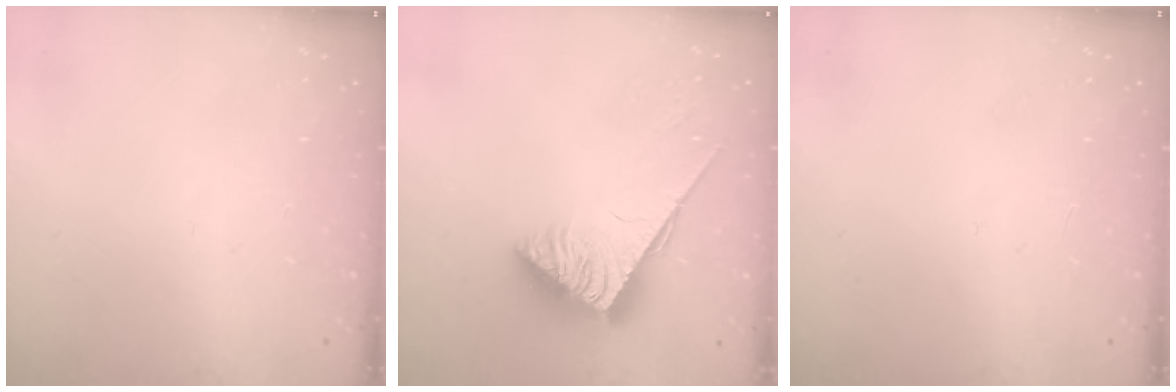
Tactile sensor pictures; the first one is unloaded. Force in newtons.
{"total": 3.7, "press": 3.6, "slide": 0.6}
{"total": 0.0}